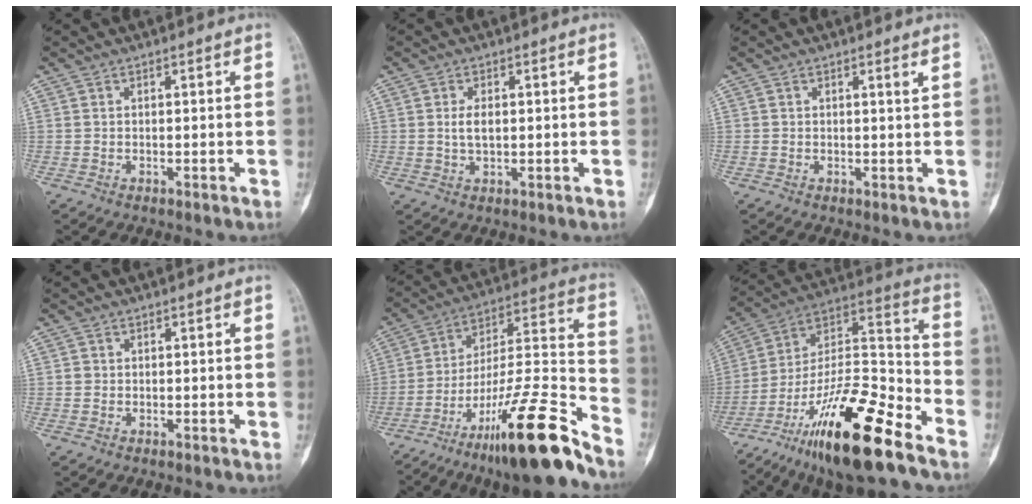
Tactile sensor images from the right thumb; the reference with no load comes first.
{"total": 3.1, "force": [0.3, 1.5, 2.6], "torque": [-0.045, -0.001, 0.006]}
{"total": 0.9, "force": [0.5, 0.0, 0.8], "torque": [-0.009, -0.003, 0.005]}
{"total": 0.7, "force": [-0.1, 0.7, 0.1], "torque": [0.002, 0.004, -0.001]}
{"total": 23.5, "force": [-16.5, 3.1, 16.5], "torque": [-0.253, 0.086, -0.273]}
{"total": 24.4, "force": [-15.9, 5.7, 17.7], "torque": [-0.319, 0.074, -0.274]}